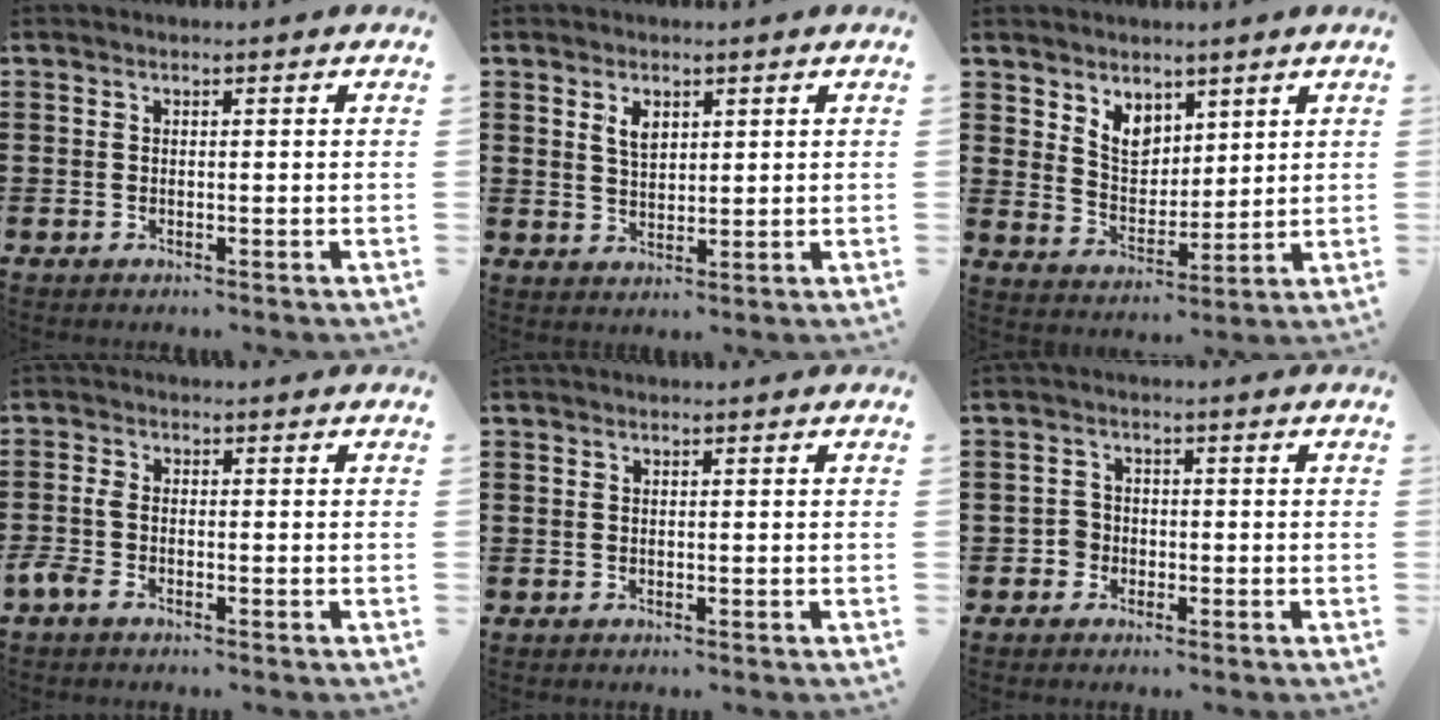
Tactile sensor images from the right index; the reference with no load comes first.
{"total": 2.9, "force": [1.6, 1.6, 1.8], "torque": [-0.041, 0.006, 0.029]}
{"total": 5.8, "force": [3.8, 3.7, 2.2], "torque": [-0.063, 0.000, 0.072]}
{"total": 2.0, "force": [-1.3, 0.7, 1.4], "torque": [-0.040, -0.004, -0.029]}
{"total": 0.0}
{"total": 2.3, "force": [-1.0, 2.0, 0.6], "torque": [-0.017, 0.004, -0.023]}